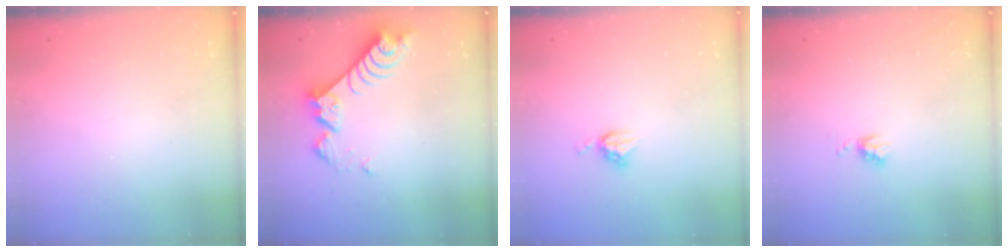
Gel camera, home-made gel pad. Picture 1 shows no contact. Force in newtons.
{"total": 8.1, "press": 8.0, "slide": 0.6}
{"total": 5.4, "press": 5.4, "slide": 0.1}
{"total": 4.1, "press": 4.0, "slide": 0.5}